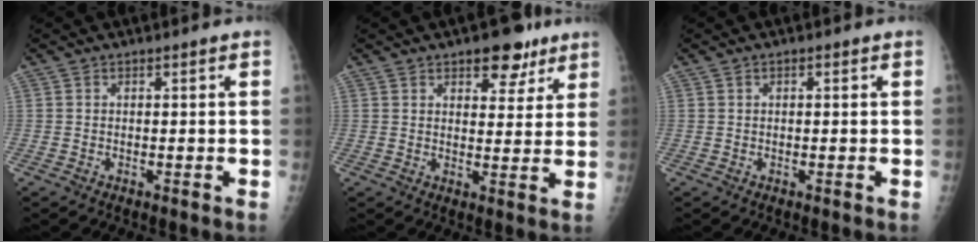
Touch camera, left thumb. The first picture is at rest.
{"total": 7.5, "force": [4.9, 4.0, 4.1], "torque": [-0.019, -0.022, 0.065]}
{"total": 0.6, "force": [0.2, 0.3, 0.4], "torque": [-0.004, 0.001, 0.001]}